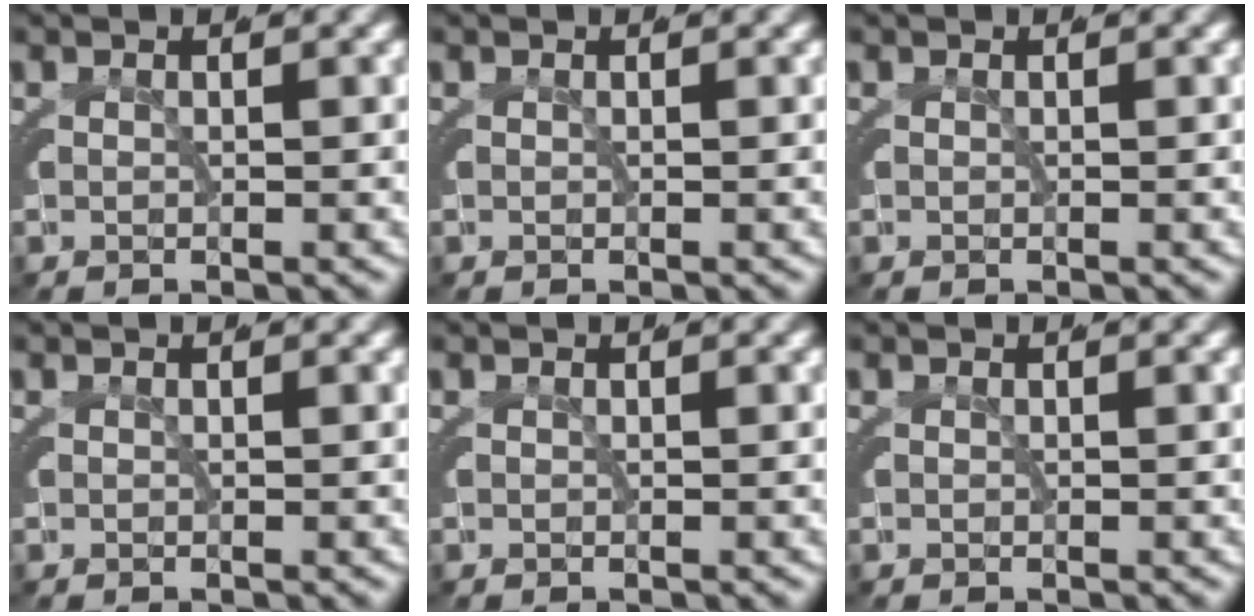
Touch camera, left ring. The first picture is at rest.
{"total": 0.0}
{"total": 0.0}
{"total": 0.0}
{"total": 0.0}
{"total": 0.0}